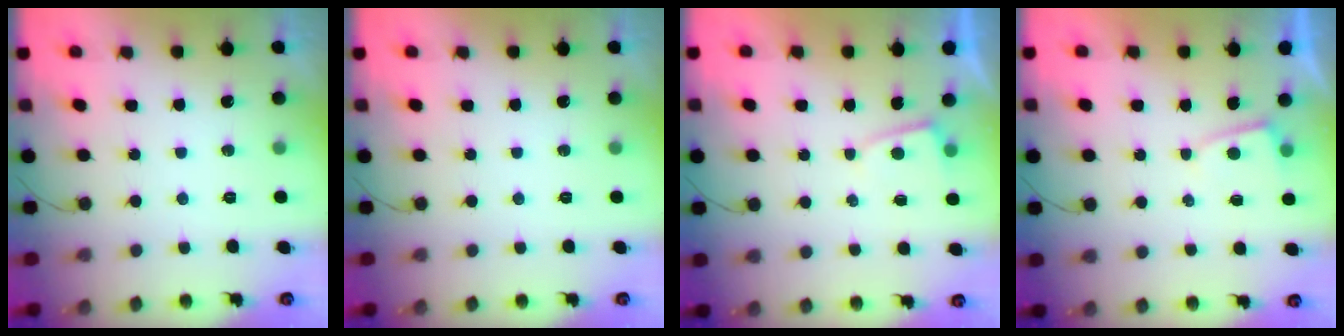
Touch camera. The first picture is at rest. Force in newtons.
{"total": 0.0}
{"total": 2.0, "press": 2.0, "slide": 0.3}
{"total": 2.0, "press": 2.0, "slide": 0.3}